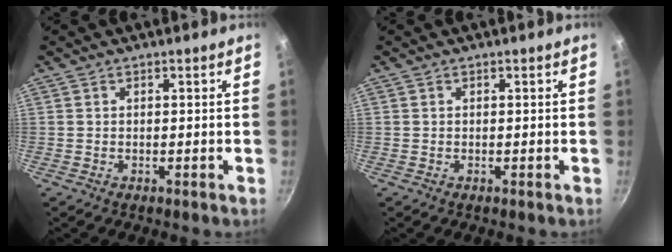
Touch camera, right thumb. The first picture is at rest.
{"total": 0.0}